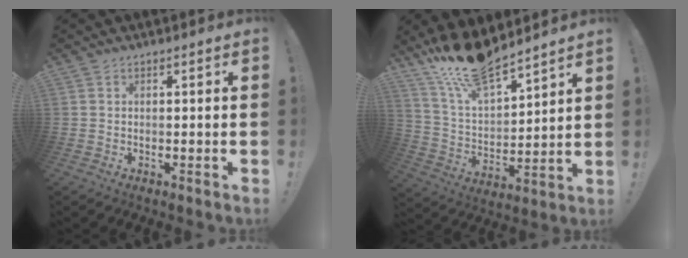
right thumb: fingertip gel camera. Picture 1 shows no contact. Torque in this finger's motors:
{"motor_torque": [-1.31, 1.83, 0.84, 0.65, 0.05]}